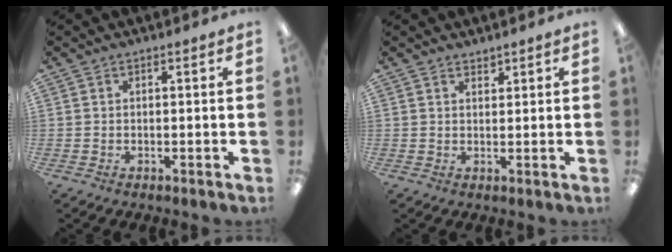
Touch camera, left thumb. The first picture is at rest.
{"total": 1.5, "force": [1.4, 0.4, 0.0], "torque": [0.008, -0.006, 0.026]}